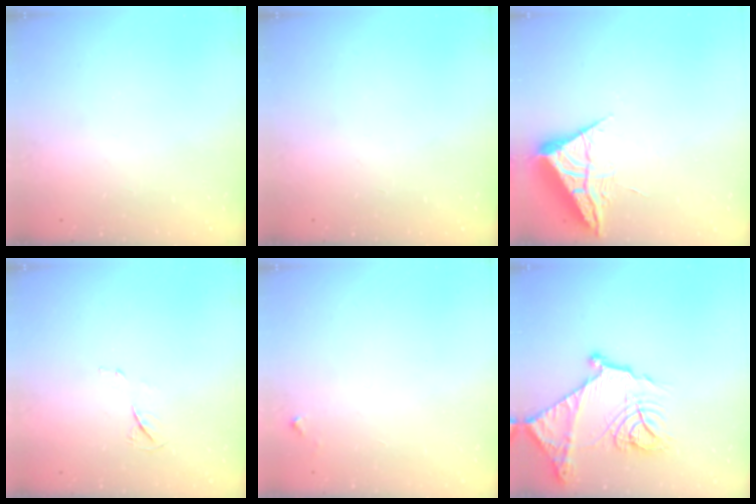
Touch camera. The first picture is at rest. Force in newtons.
{"total": 0.0}
{"total": 6.3, "press": 6.3, "slide": 0.9}
{"total": 4.5, "press": 4.5, "slide": 0.6}
{"total": 3.1, "press": 3.1, "slide": 0.1}
{"total": 20.7, "press": 20.6, "slide": 2.0}